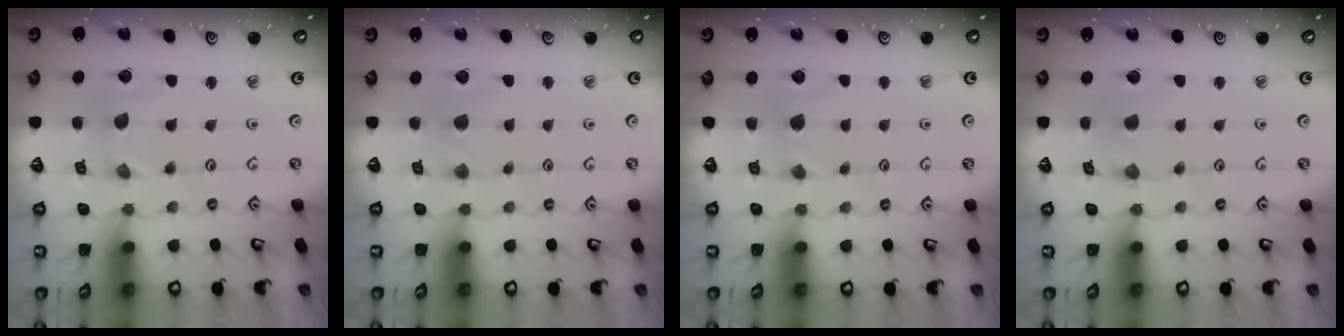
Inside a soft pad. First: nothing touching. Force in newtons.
{"total": 0.9, "press": 0.8, "slide": 0.3}
{"total": 1.9, "press": 1.9, "slide": 0.3}
{"total": 0.0}